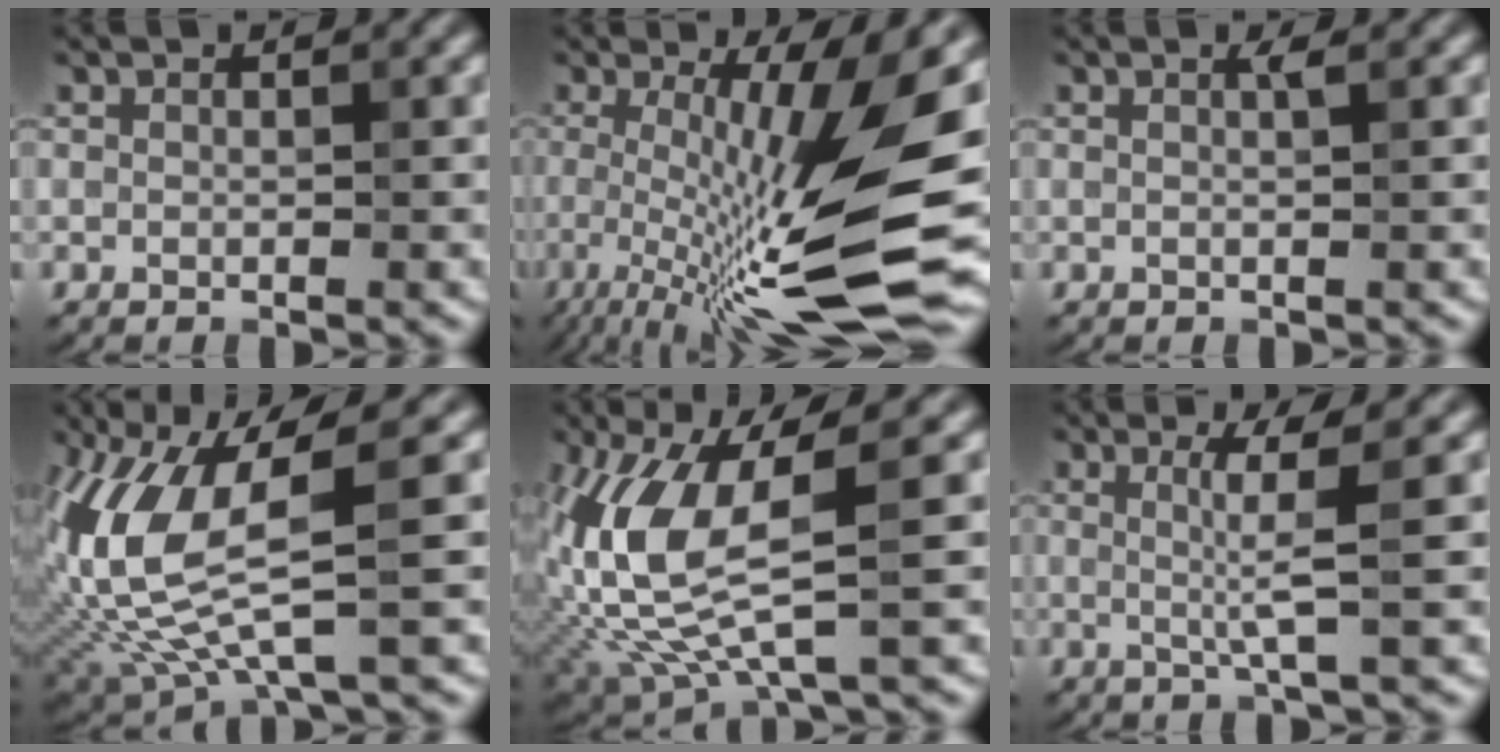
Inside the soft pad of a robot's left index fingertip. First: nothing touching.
{"total": 14.7, "force": [-2.3, 3.3, 14.2], "torque": [-0.221, 0.004, -0.039]}
{"total": 0.9, "force": [0.2, 0.1, 0.8], "torque": [-0.011, 0.001, 0.001]}
{"total": 9.4, "force": [0.8, 3.0, 8.8], "torque": [-0.209, -0.019, 0.020]}
{"total": 9.0, "force": [0.7, 3.0, 8.4], "torque": [-0.199, -0.014, 0.018]}
{"total": 3.6, "force": [0.5, 0.3, 3.5], "torque": [-0.065, -0.004, 0.008]}